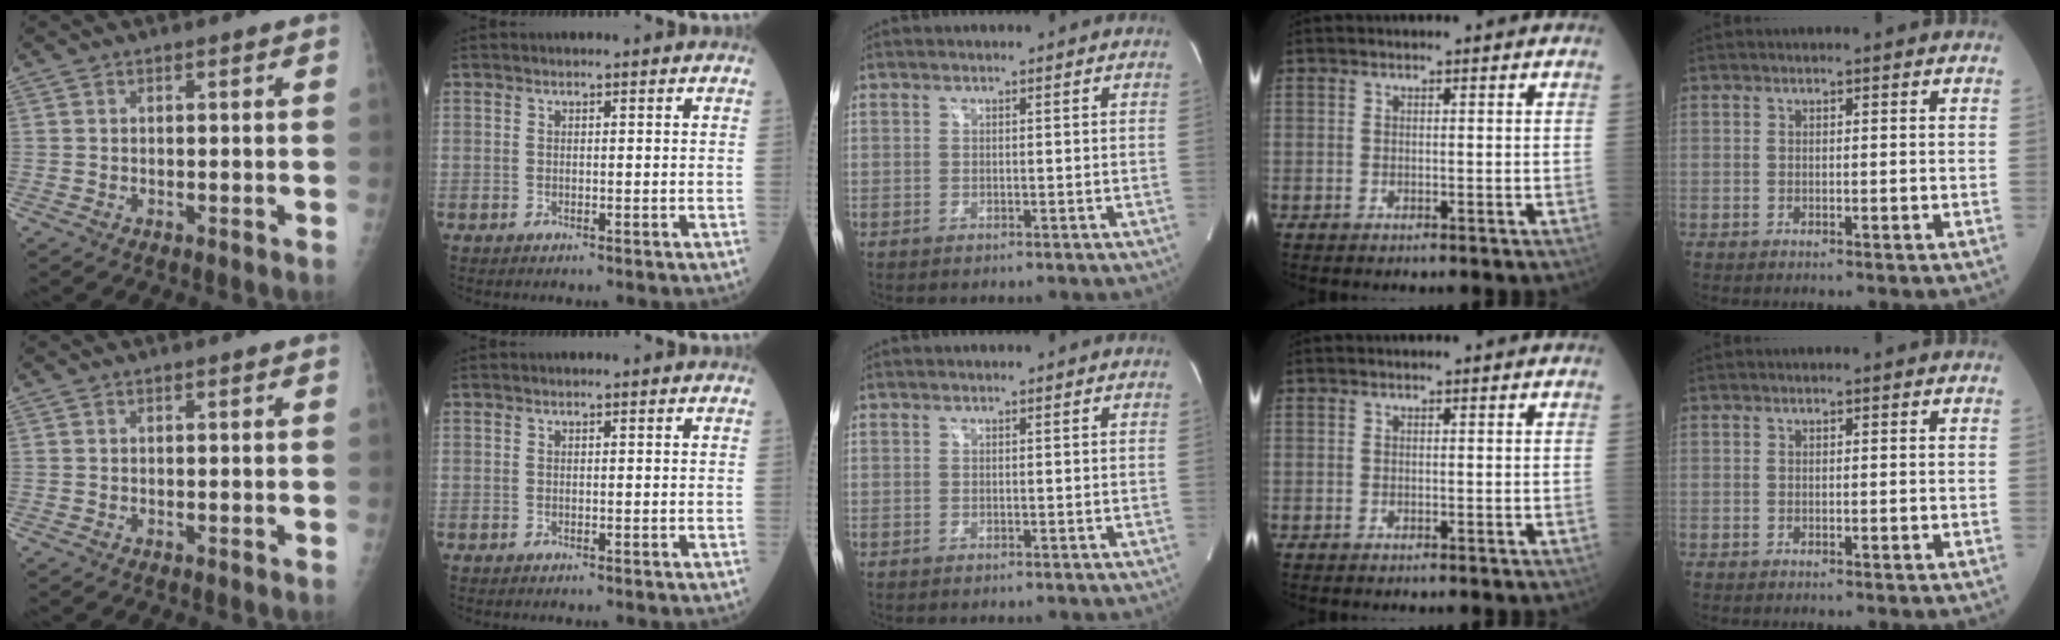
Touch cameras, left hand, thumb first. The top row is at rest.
{}